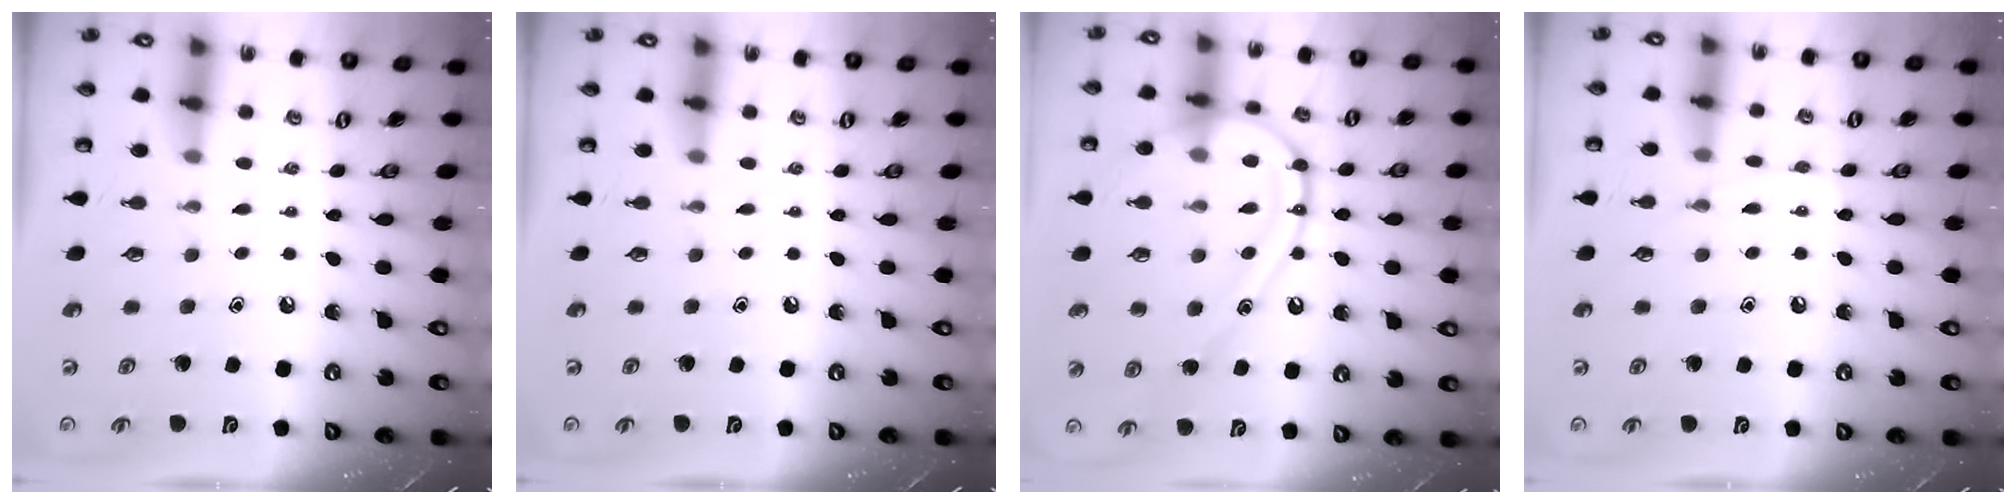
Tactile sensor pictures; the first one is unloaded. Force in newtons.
{"total": 0.0}
{"total": 16.7, "press": 16.6, "slide": 1.6}
{"total": 5.8, "press": 5.8, "slide": 0.8}